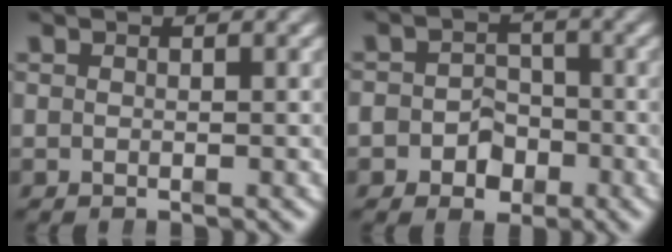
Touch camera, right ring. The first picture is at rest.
{"total": 4.9, "force": [-2.0, 4.2, 1.8], "torque": [-0.019, -0.014, -0.035]}